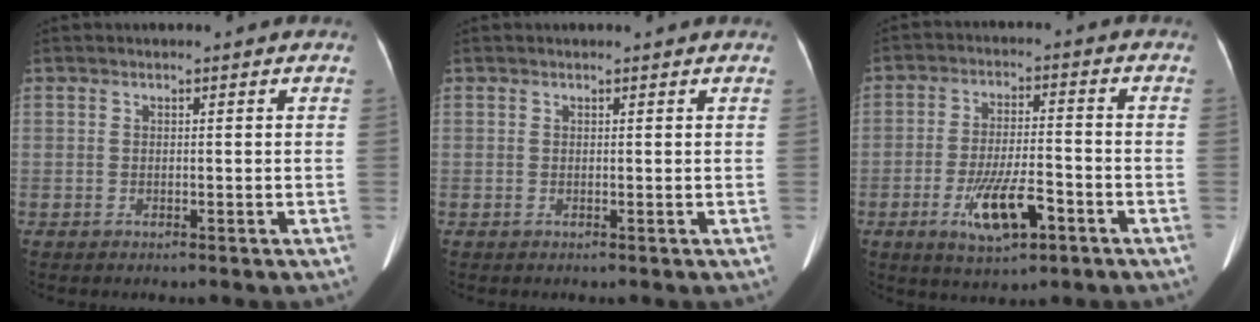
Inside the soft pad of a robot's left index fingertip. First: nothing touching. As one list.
[{"total": 0.8, "force": [0.8, 0.1, 0.2], "torque": [-0.011, 0.007, 0.008]}, {"total": 9.2, "force": [-4.3, 2.6, 7.7], "torque": [-0.150, -0.007, -0.069]}]